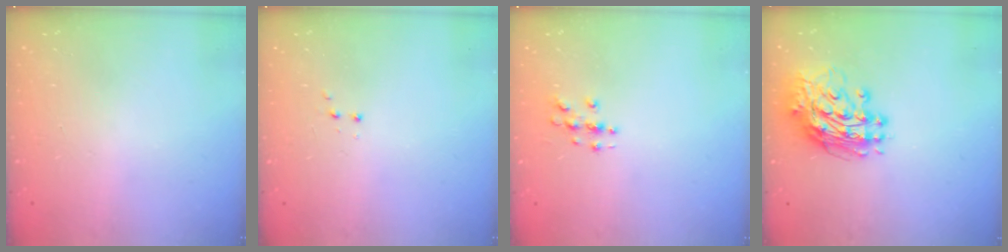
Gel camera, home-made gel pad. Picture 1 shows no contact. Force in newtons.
{"total": 2.8, "press": 2.8, "slide": 0.6}
{"total": 3.1, "press": 3.1, "slide": 0.3}
{"total": 12.2, "press": 12.1, "slide": 1.3}